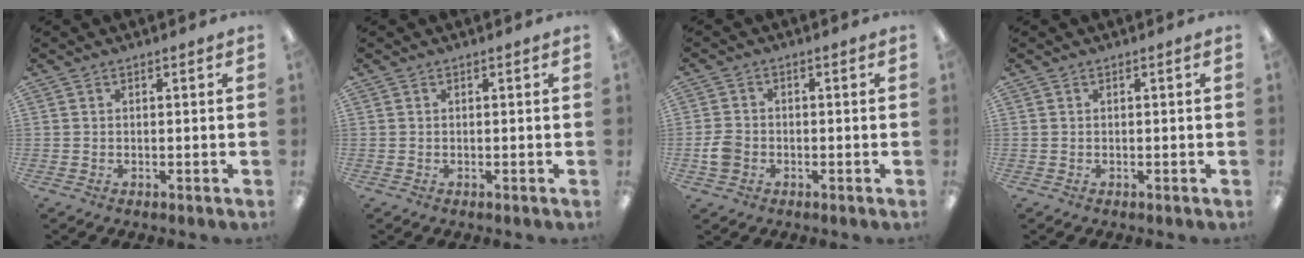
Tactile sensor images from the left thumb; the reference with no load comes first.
{"total": 0.0}
{"total": 4.1, "force": [-1.3, 3.4, 2.0], "torque": [-0.039, 0.006, -0.023]}
{"total": 0.0}